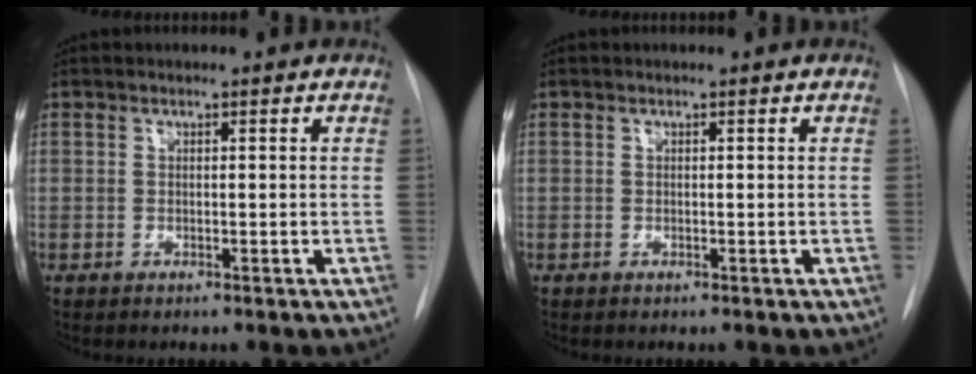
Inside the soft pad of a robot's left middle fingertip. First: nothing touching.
{"total": 0.0}